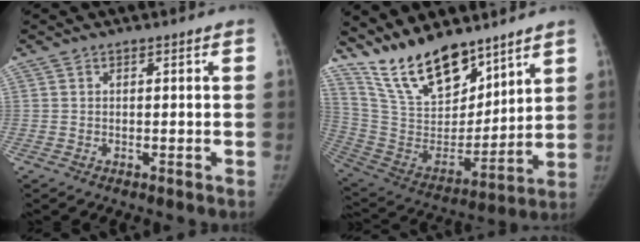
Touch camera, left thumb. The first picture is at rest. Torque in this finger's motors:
{"motor_torque": [0.26, 0.19, 1.40, -1.37, 0.09]}